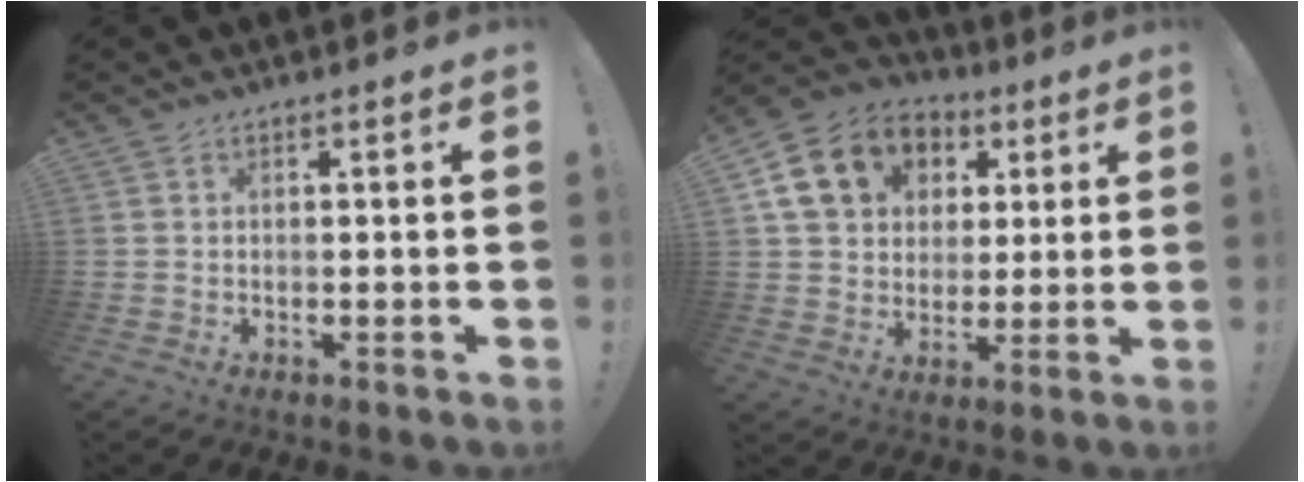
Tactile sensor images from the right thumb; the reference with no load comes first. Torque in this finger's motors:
{"motor_torque": [1.63, 2.45, 0.46, -0.17, 0.07]}